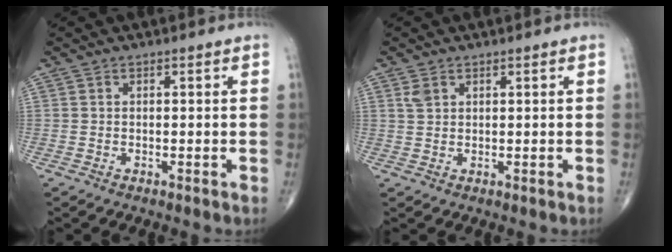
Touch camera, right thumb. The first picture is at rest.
{"total": 1.8, "force": [1.1, 1.1, 1.0], "torque": [-0.020, 0.002, 0.025]}